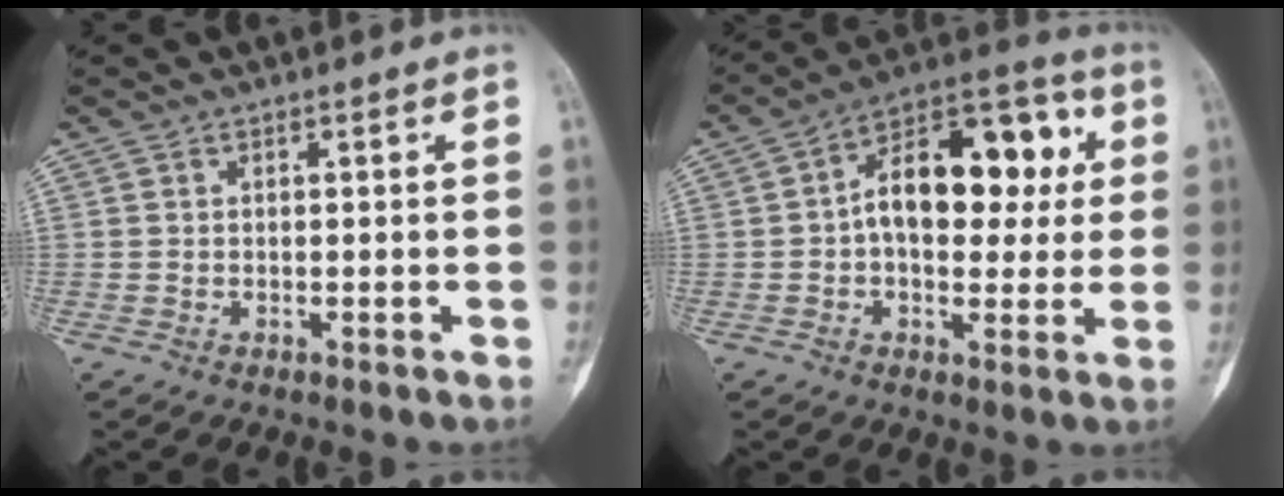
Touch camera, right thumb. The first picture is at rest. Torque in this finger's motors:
{"motor_torque": [1.70, 1.97, 1.27, 0.19, 0.12]}